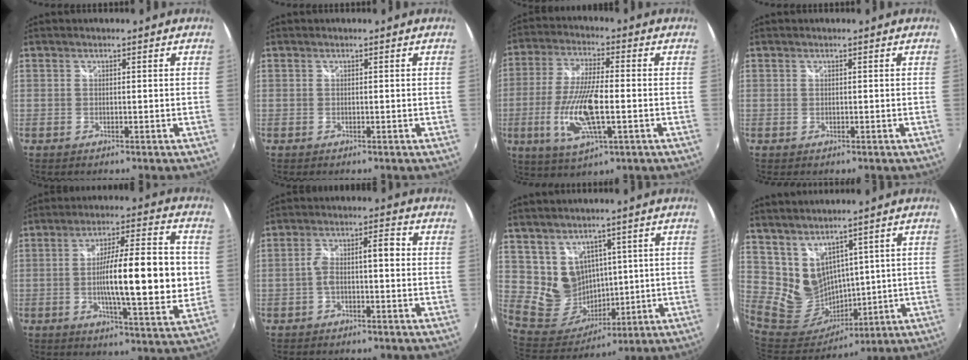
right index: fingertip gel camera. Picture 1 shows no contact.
{"total": 0.0}
{"total": 13.5, "force": [-2.8, 4.1, 12.6], "torque": [-0.260, -0.014, -0.053]}
{"total": 0.0}
{"total": 17.2, "force": [-0.7, 2.9, 16.9], "torque": [-0.269, -0.002, -0.012]}
{"total": 5.3, "force": [-1.1, 1.8, 4.8], "torque": [-0.091, 0.015, -0.016]}
{"total": 10.5, "force": [4.6, 9.0, 2.9], "torque": [-0.067, 0.000, 0.114]}
{"total": 12.2, "force": [7.5, 8.5, 4.7], "torque": [-0.114, -0.007, 0.181]}